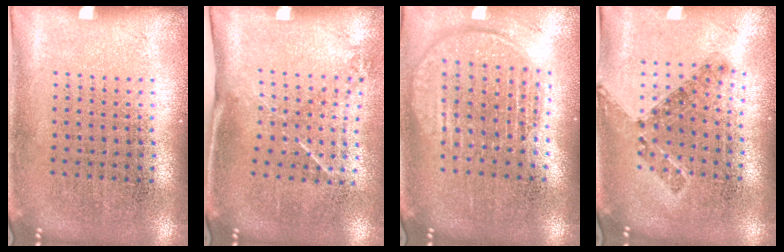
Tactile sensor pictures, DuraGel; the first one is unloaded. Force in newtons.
{"total": 1.5, "press": 1.0, "slide": 1.1}
{"total": 1.8, "press": 1.5, "slide": 1.0}
{"total": 0.8, "press": 0.7, "slide": 0.3}